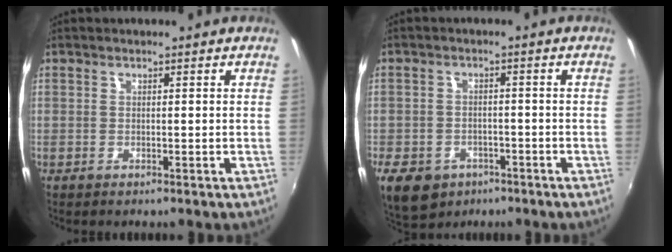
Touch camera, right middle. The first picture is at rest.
{"total": 12.1, "force": [-6.6, 8.6, 5.4], "torque": [-0.146, -0.019, -0.096]}